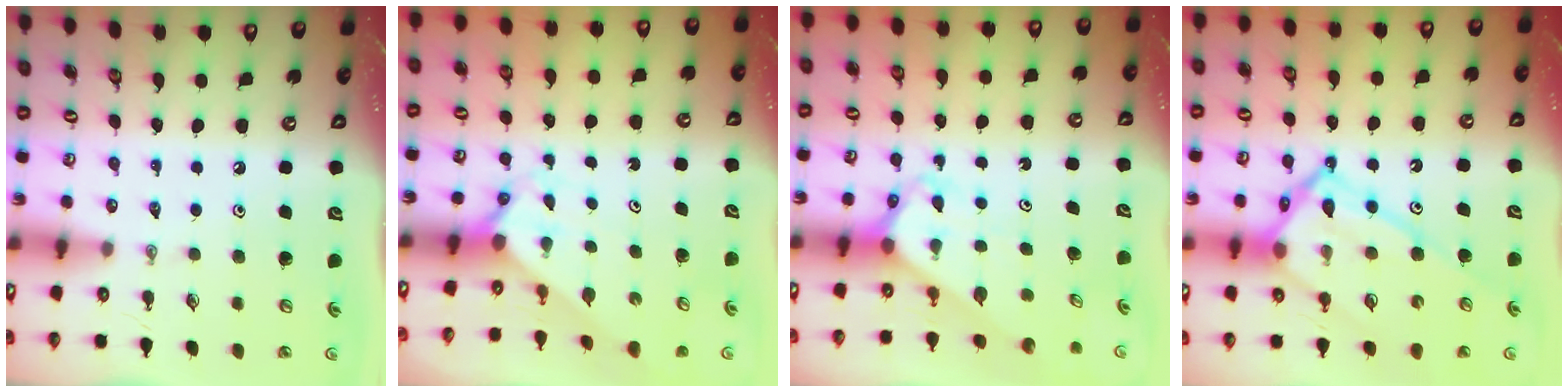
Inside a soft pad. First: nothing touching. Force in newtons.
{"total": 2.0, "press": 2.0, "slide": 0.2}
{"total": 2.8, "press": 2.8, "slide": 0.2}
{"total": 18.9, "press": 18.8, "slide": 2.2}